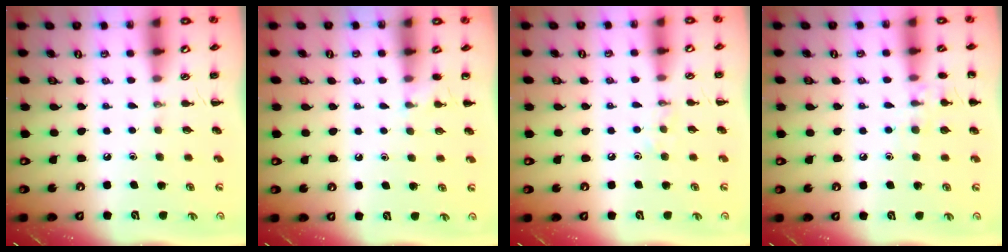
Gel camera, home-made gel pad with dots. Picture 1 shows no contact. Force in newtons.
{"total": 3.2, "press": 3.1, "slide": 1.0}
{"total": 3.8, "press": 3.7, "slide": 1.2}
{"total": 9.2, "press": 8.9, "slide": 2.0}